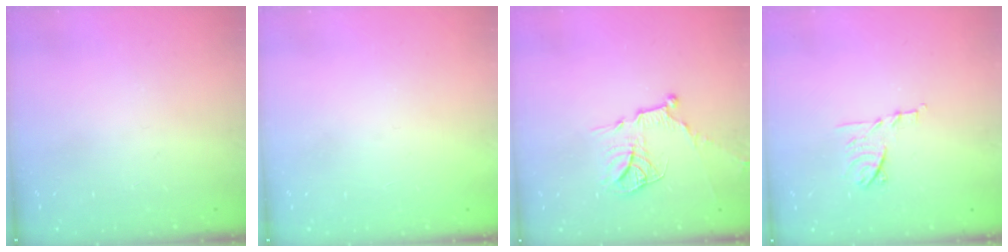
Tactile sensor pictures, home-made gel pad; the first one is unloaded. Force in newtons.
{"total": 1.5, "press": 1.5, "slide": 0.1}
{"total": 14.1, "press": 14.1, "slide": 1.4}
{"total": 8.2, "press": 8.2, "slide": 0.8}